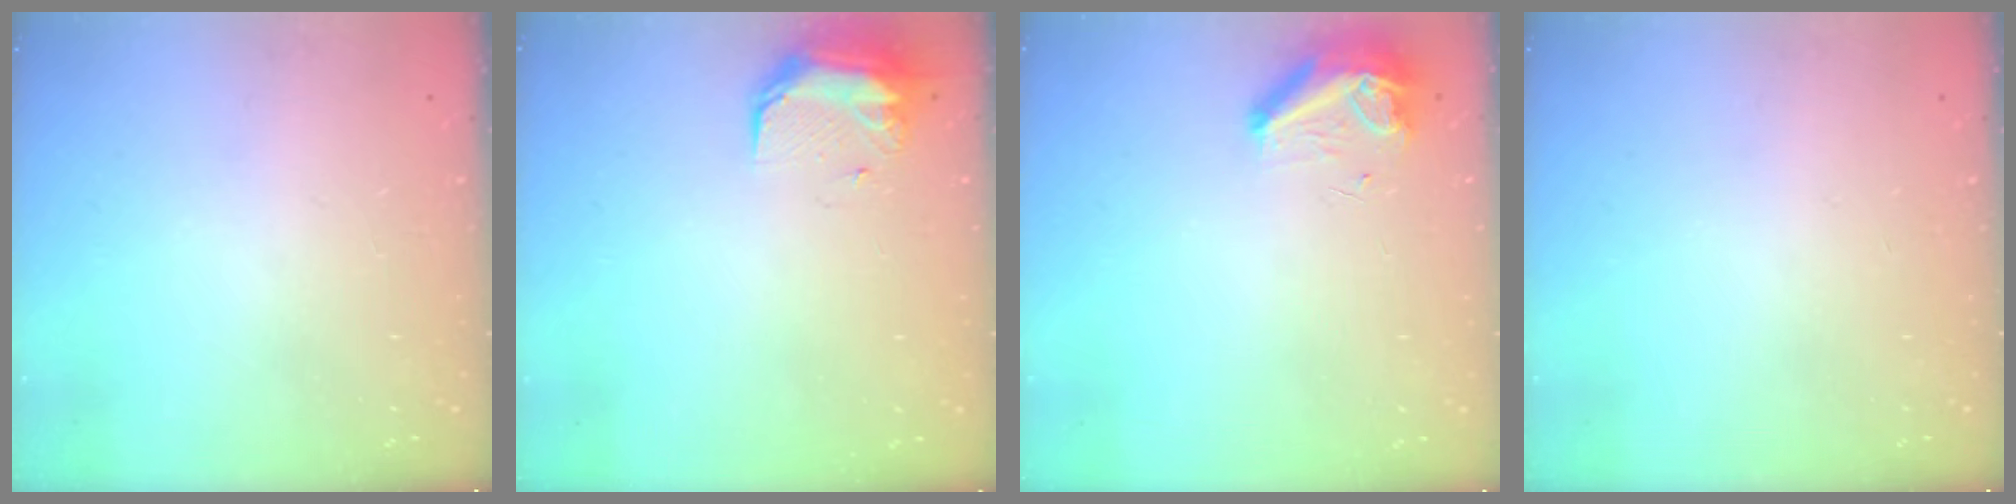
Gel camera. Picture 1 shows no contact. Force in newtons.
{"total": 9.1, "press": 9.0, "slide": 1.5}
{"total": 8.3, "press": 8.2, "slide": 0.9}
{"total": 0.0}